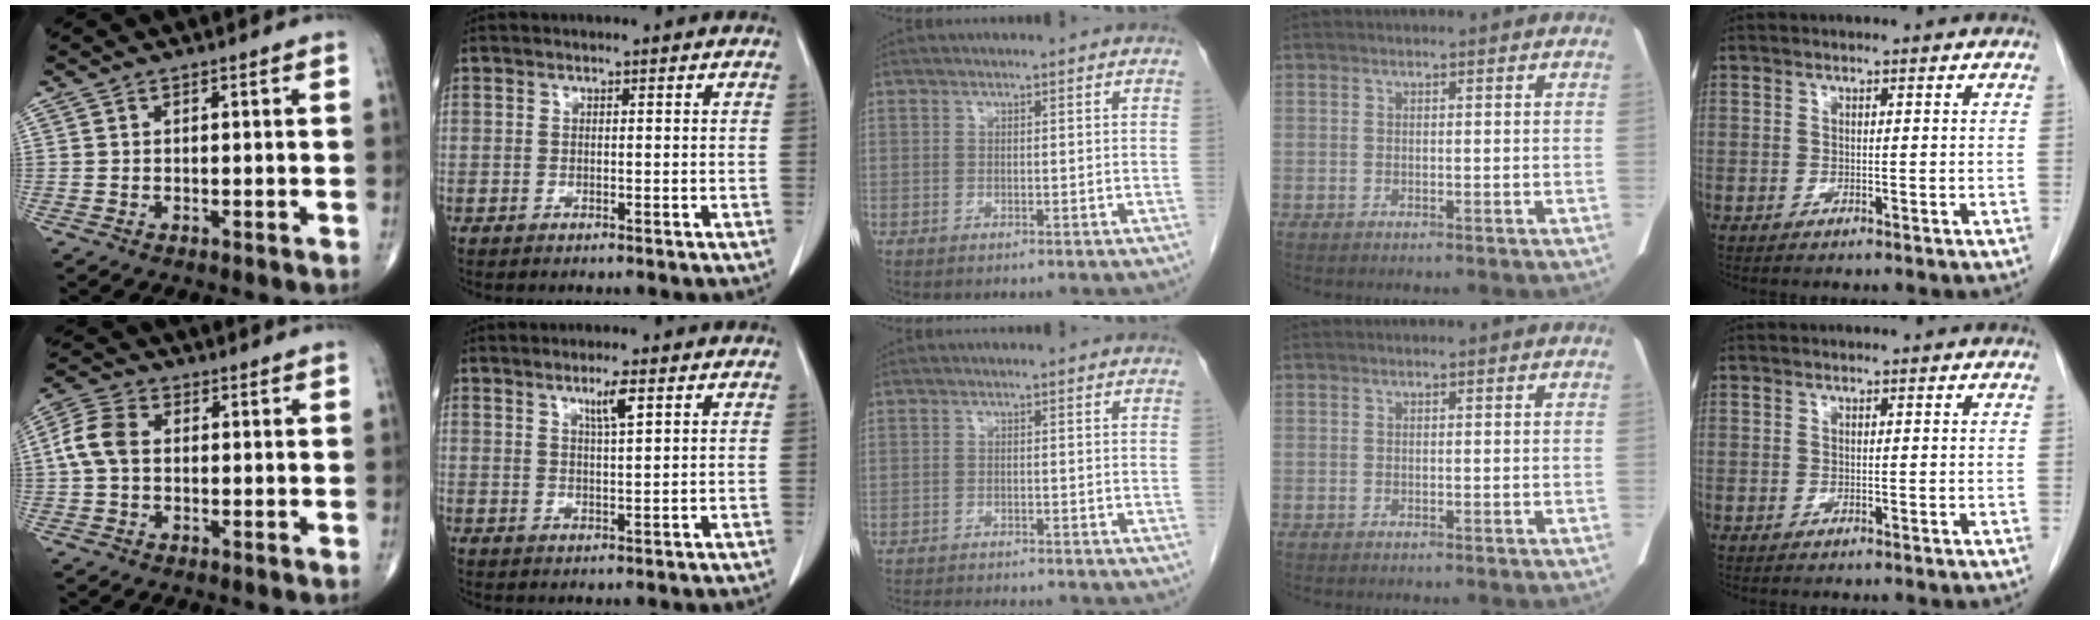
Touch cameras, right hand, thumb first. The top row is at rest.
{"thumb": {"total": 6.7, "force": [0.2, 4.7, 4.8], "torque": [-0.104, 0.020, -0.003]}, "index": {"total": 3.5, "force": [1.9, -0.1, 3.0], "torque": [-0.053, -0.004, 0.032]}, "middle": {"total": 8.5, "force": [-7.9, 1.0, 2.8], "torque": [-0.043, -0.011, -0.112]}}